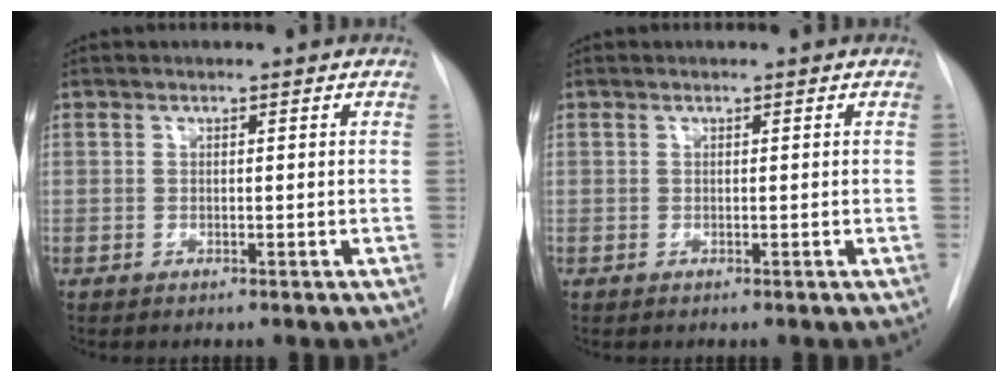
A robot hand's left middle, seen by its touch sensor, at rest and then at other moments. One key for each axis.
{"total": 0.0}